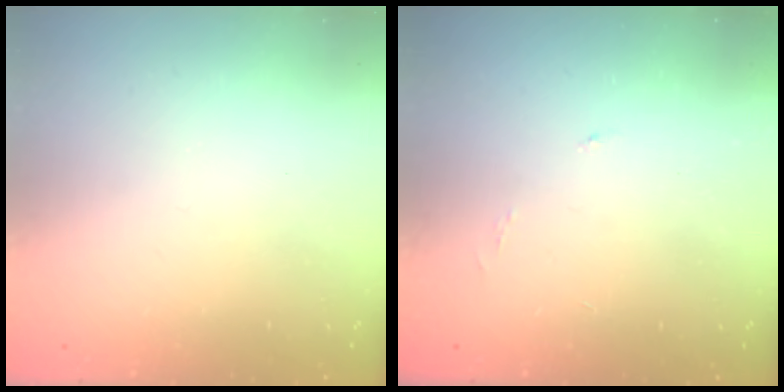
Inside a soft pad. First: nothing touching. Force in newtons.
{"total": 3.1, "press": 3.1, "slide": 0.5}